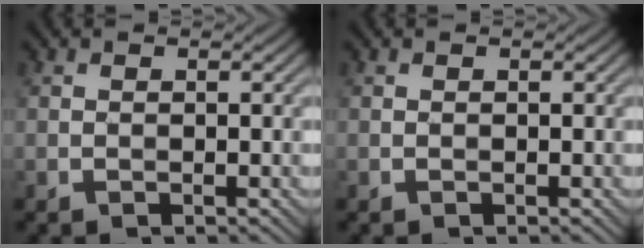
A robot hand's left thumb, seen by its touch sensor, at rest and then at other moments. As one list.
[{"total": 0.0}]